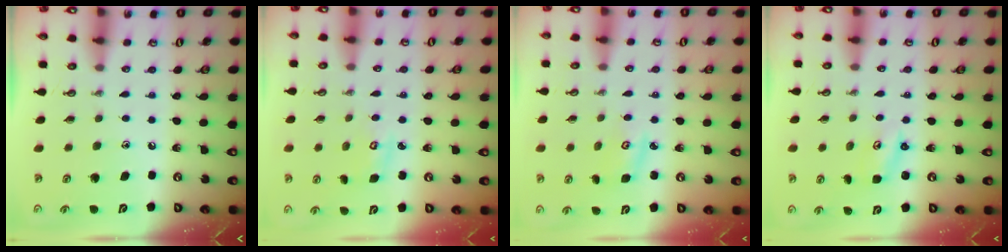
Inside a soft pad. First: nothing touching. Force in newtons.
{"total": 2.9, "press": 2.9, "slide": 0.2}
{"total": 3.1, "press": 3.1, "slide": 0.4}
{"total": 1.9, "press": 1.9, "slide": 0.3}